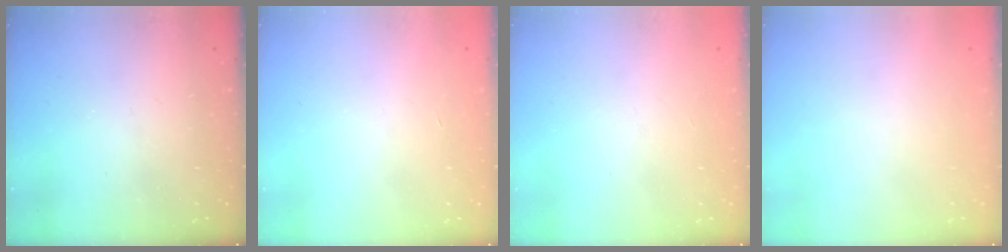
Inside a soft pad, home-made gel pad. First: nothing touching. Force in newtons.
{"total": 0.9, "press": 0.9, "slide": 0.2}
{"total": 0.0}
{"total": 0.0}